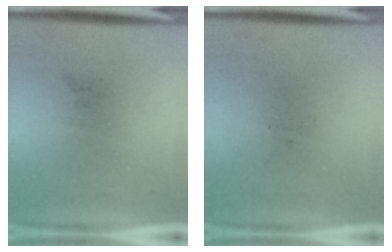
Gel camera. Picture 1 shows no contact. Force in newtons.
{"total": 0.0}